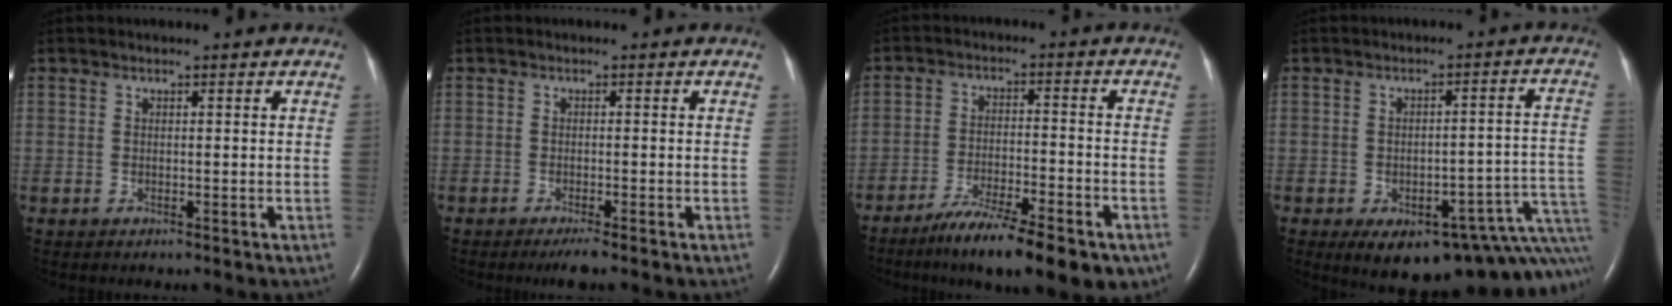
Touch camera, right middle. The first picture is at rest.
{"total": 2.1, "force": [-1.6, -0.1, 1.5], "torque": [-0.028, -0.006, -0.028]}
{"total": 14.4, "force": [-10.3, 2.8, 9.7], "torque": [-0.127, -0.018, -0.161]}
{"total": 17.5, "force": [-10.3, 6.1, 12.8], "torque": [-0.072, 0.045, -0.113]}